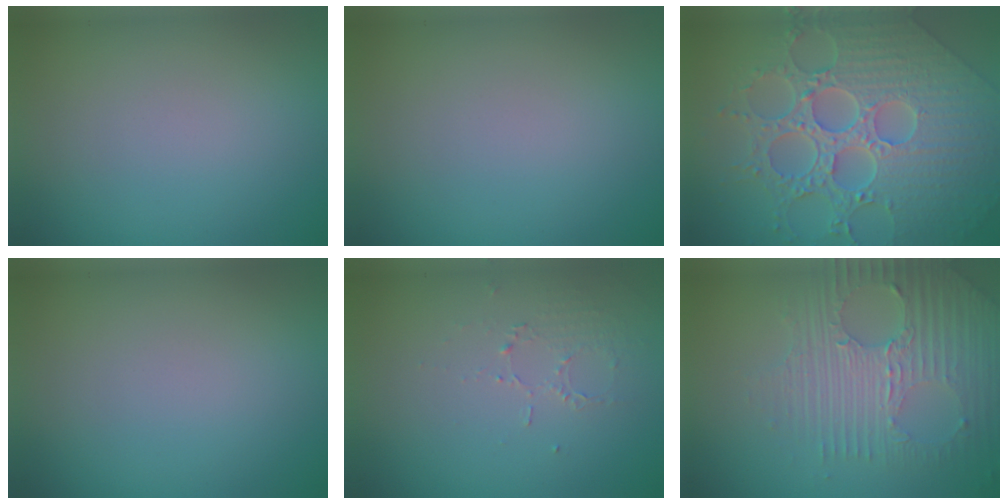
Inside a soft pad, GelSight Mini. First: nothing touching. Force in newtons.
{"total": 0.0}
{"total": 9.8, "press": 7.1, "slide": 6.8}
{"total": 0.0}
{"total": 1.3, "press": 0.6, "slide": 1.1}
{"total": 6.6, "press": 4.5, "slide": 4.9}